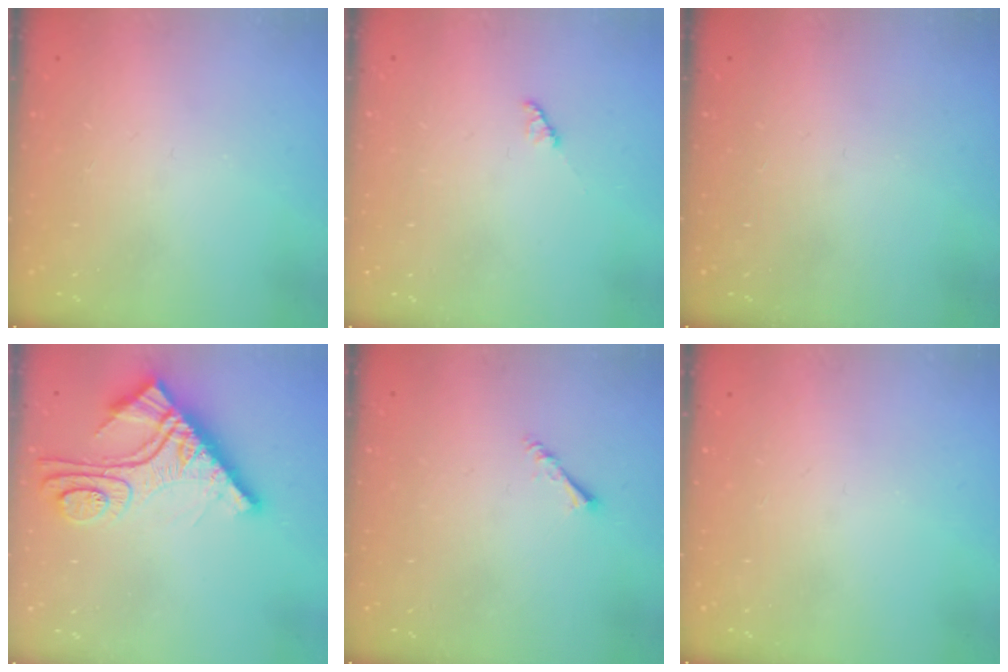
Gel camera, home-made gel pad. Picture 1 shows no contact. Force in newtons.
{"total": 2.2, "press": 2.2, "slide": 0.3}
{"total": 0.0}
{"total": 13.9, "press": 13.8, "slide": 1.4}
{"total": 1.8, "press": 1.8, "slide": 0.1}
{"total": 0.0}